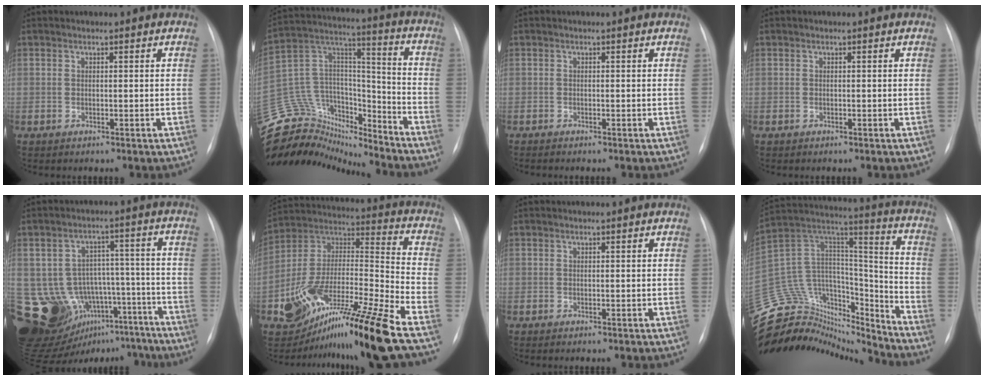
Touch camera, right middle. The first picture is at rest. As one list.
[{"total": 25.7, "force": [-23.5, 7.5, 7.1], "torque": [-0.195, 0.043, -0.384]}, {"total": 0.0}, {"total": 0.0}, {"total": 19.5, "force": [-11.0, 13.3, 9.0], "torque": [-0.153, 0.064, -0.139]}, {"total": 18.5, "force": [-12.6, 0.5, 13.5], "torque": [-0.250, 0.007, -0.217]}, {"total": 0.0}, {"total": 30.1, "force": [-27.7, 8.5, 8.0], "torque": [-0.195, 0.034, -0.436]}]